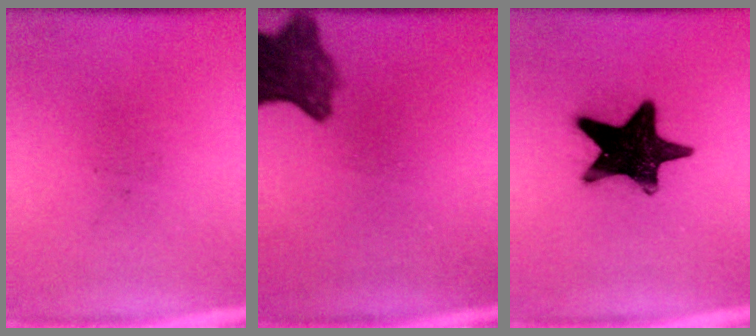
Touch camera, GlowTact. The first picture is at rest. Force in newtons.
{"total": 7.7}
{"total": 17.9}